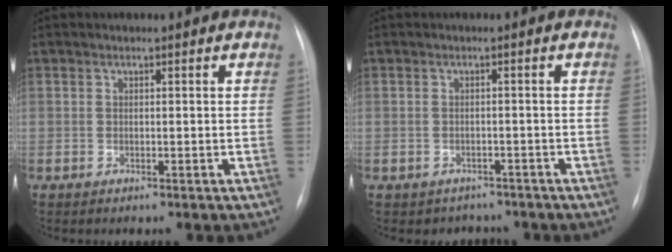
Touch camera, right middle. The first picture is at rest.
{"total": 3.3, "force": [-2.6, 1.9, -0.2], "torque": [-0.003, 0.015, -0.033]}